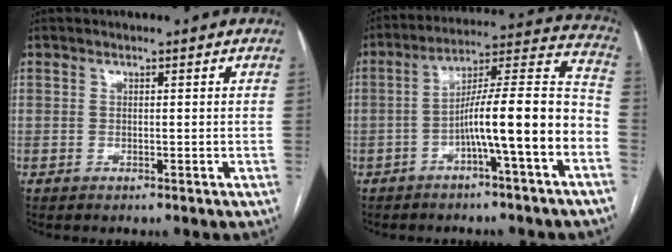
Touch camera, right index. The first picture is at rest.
{"total": 14.0, "force": [-5.0, 0.1, 13.1], "torque": [-0.199, 0.034, -0.079]}